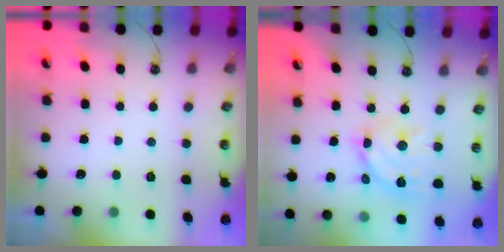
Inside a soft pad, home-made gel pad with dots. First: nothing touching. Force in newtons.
{"total": 12.9, "press": 12.9, "slide": 1.2}